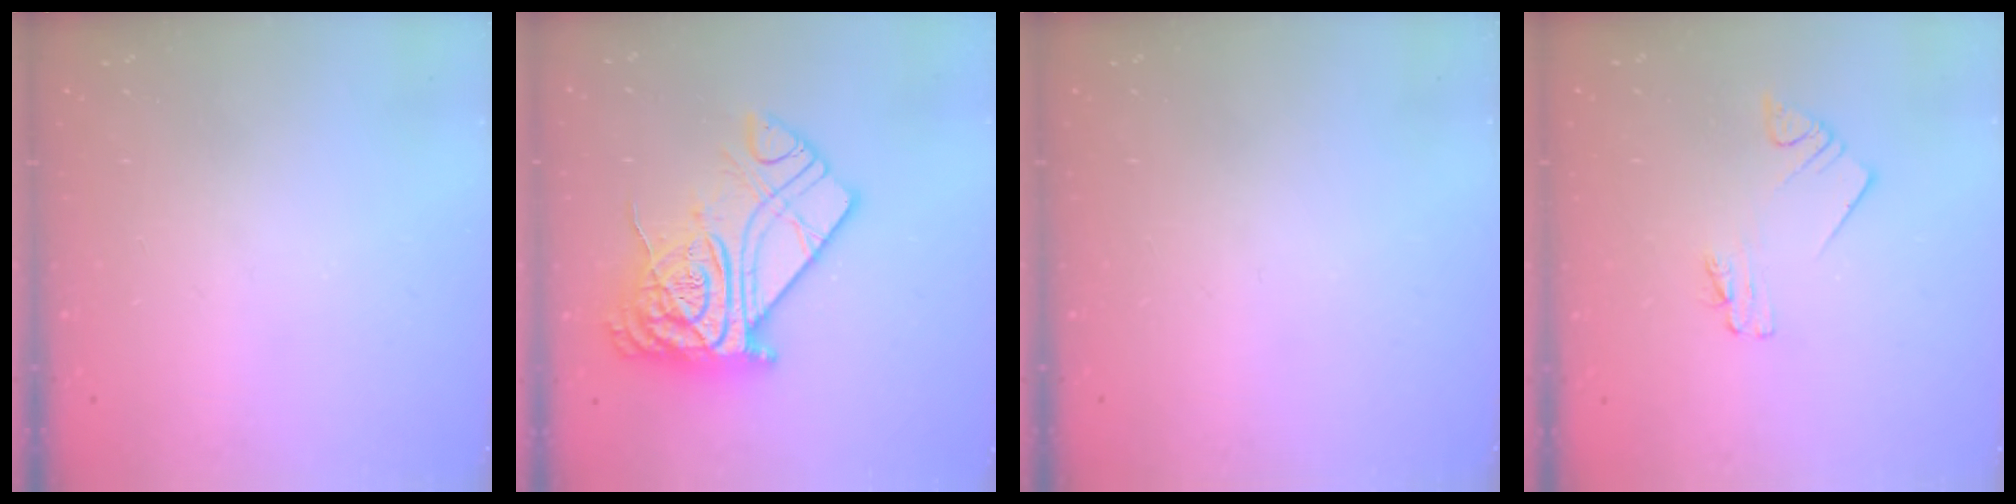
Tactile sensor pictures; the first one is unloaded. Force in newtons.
{"total": 22.9, "press": 22.8, "slide": 2.0}
{"total": 0.0}
{"total": 2.0, "press": 2.0, "slide": 0.3}